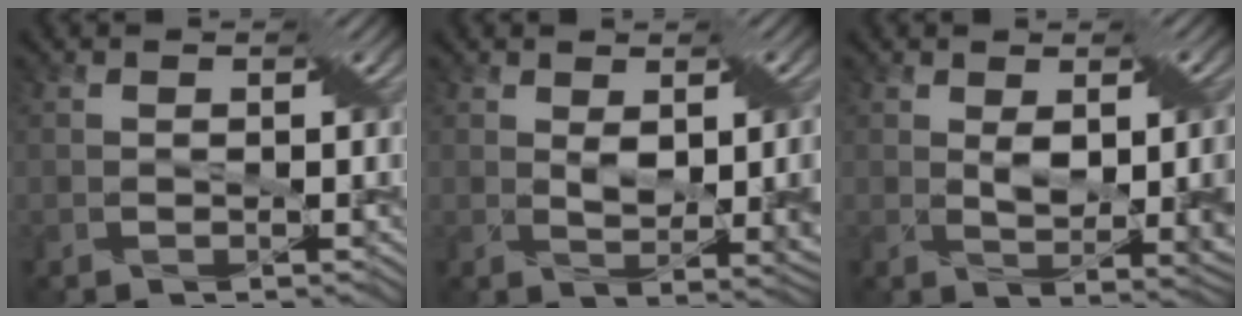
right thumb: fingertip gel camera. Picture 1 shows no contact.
{"total": 5.9, "force": [0.6, 2.3, 5.4], "torque": [-0.083, 0.003, 0.017]}
{"total": 6.7, "force": [0.5, 2.5, 6.2], "torque": [-0.093, 0.001, 0.016]}